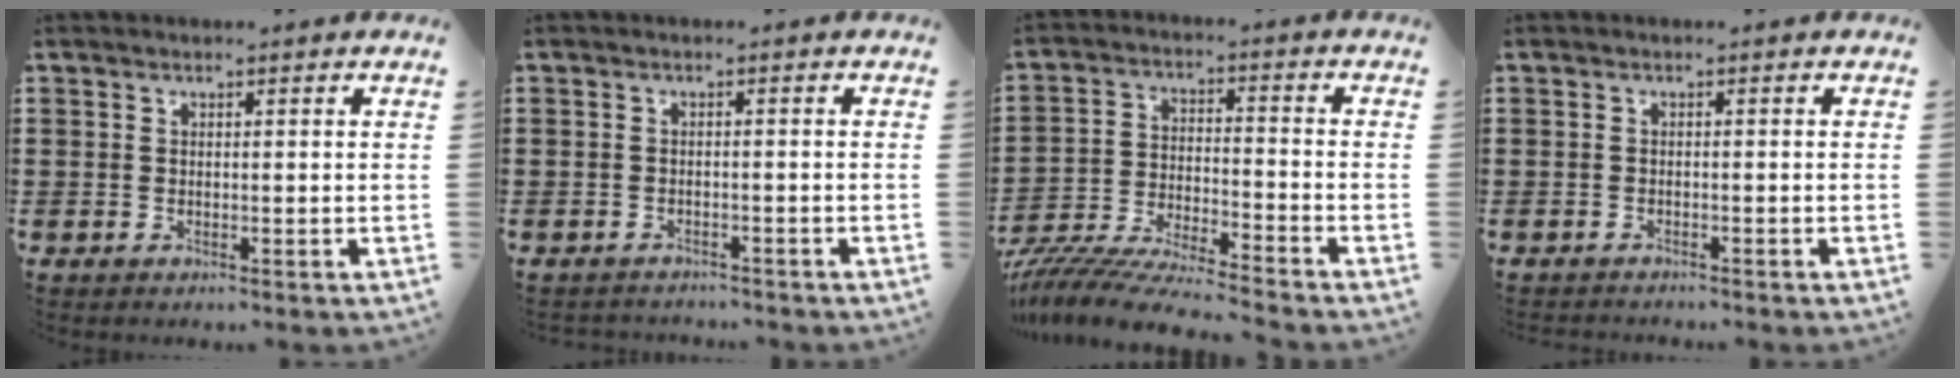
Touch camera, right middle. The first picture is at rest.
{"total": 1.4, "force": [-1.4, 0.3, -0.1], "torque": [-0.003, 0.003, -0.032]}
{"total": 8.1, "force": [-7.9, 0.1, 1.6], "torque": [-0.039, 0.000, -0.161]}
{"total": 0.9, "force": [-0.9, 0.1, -0.1], "torque": [-0.002, 0.003, -0.020]}